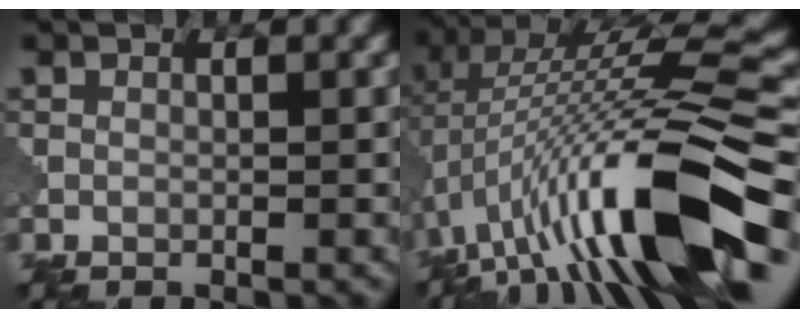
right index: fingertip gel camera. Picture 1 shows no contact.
{"total": 14.6, "force": [-2.9, 4.3, 13.7], "torque": [-0.237, 0.024, -0.046]}